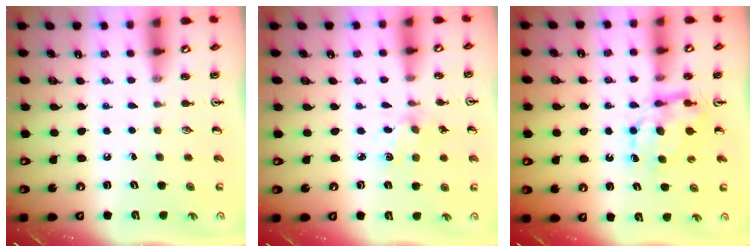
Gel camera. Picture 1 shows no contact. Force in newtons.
{"total": 2.1, "press": 2.1, "slide": 0.3}
{"total": 7.5, "press": 7.4, "slide": 0.6}